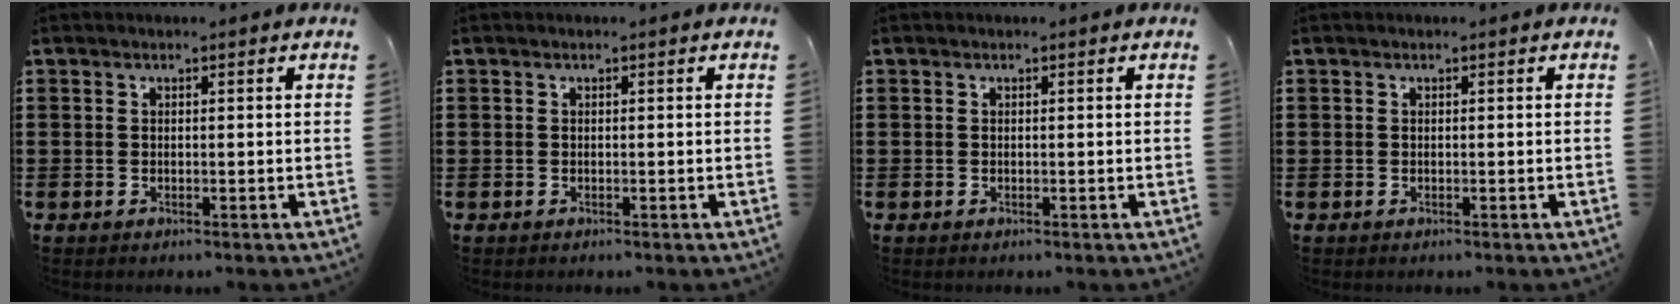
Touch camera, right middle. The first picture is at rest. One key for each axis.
{"total": 0.0}
{"total": 0.0}
{"total": 0.0}